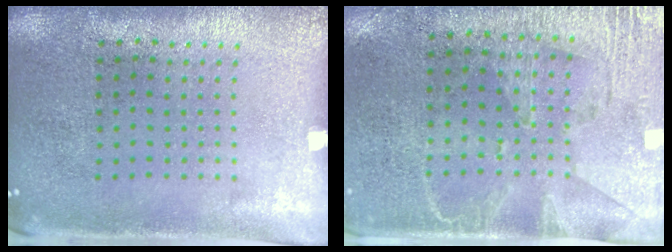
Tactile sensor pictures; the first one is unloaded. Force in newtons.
{"total": 2.9, "press": 2.5, "slide": 1.4}